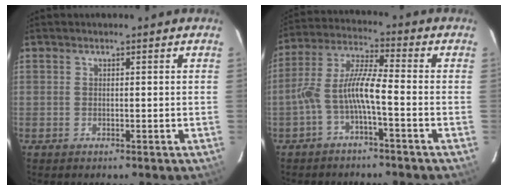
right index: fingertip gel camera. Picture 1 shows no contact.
{"total": 7.8, "force": [-3.1, 0.8, 7.1], "torque": [-0.166, 0.015, -0.059]}